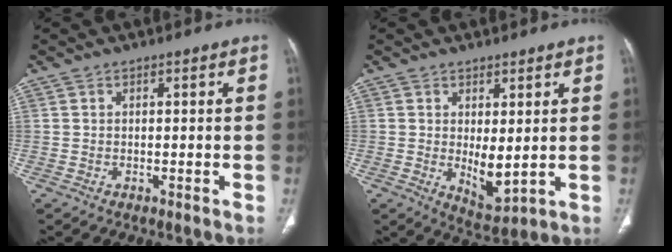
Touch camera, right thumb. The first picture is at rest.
{"total": 6.1, "force": [0.4, 2.7, 5.5], "torque": [-0.077, -0.021, 0.020]}